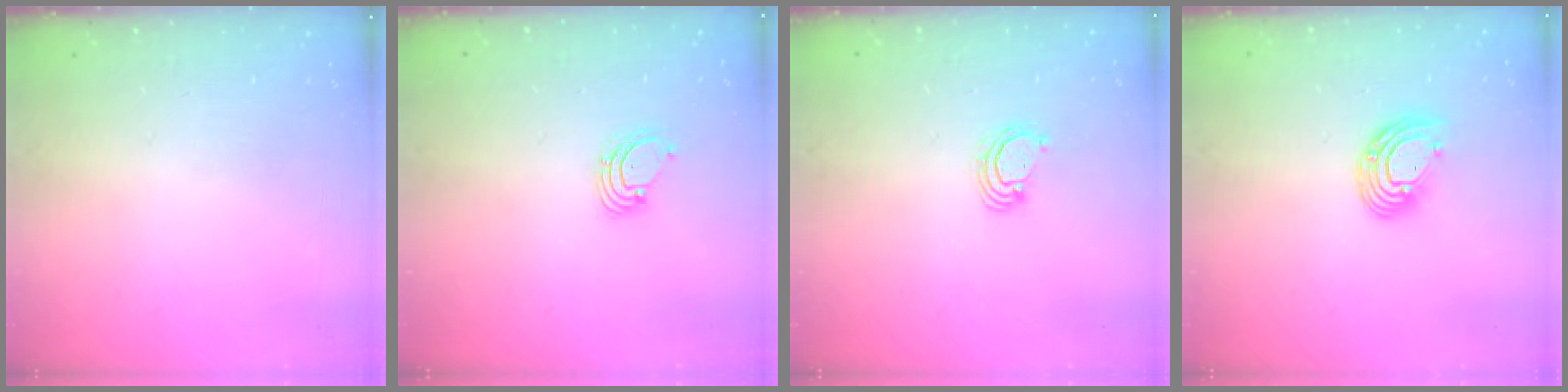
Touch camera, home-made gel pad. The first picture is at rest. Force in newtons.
{"total": 1.6, "press": 1.6, "slide": 0.1}
{"total": 2.5, "press": 2.5, "slide": 0.2}
{"total": 9.5, "press": 9.4, "slide": 1.7}